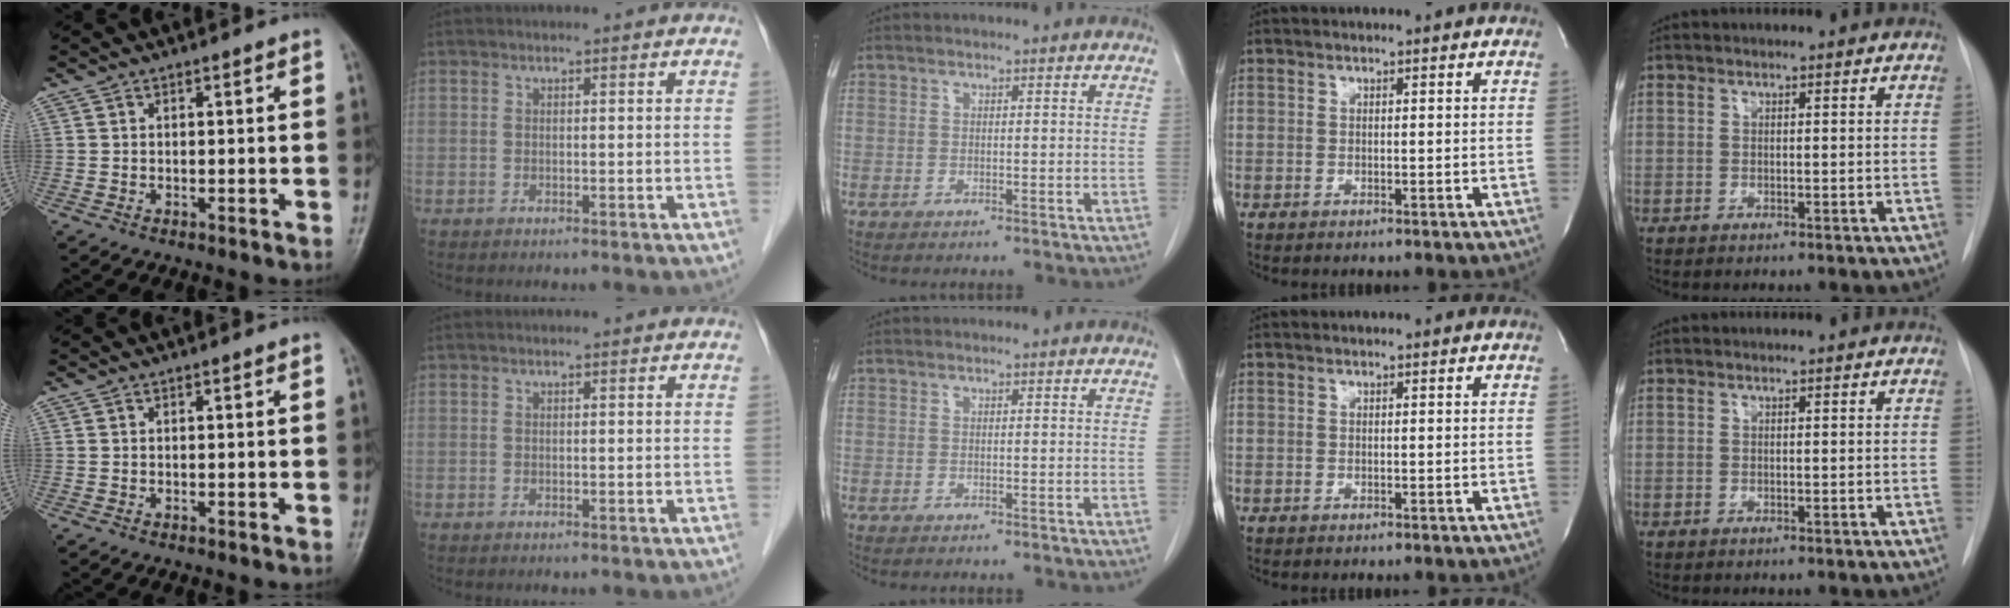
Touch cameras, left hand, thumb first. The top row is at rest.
{}